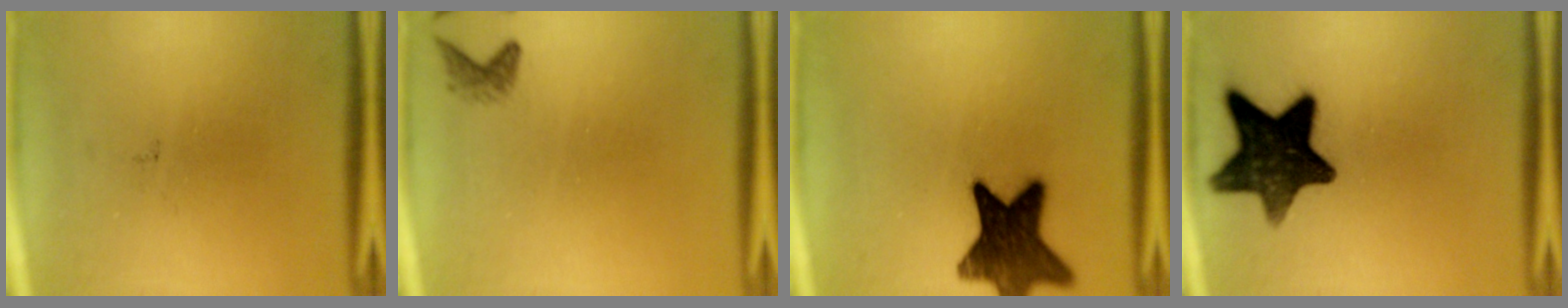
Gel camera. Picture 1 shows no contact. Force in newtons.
{"total": 1.3}
{"total": 14.9}
{"total": 13.9}